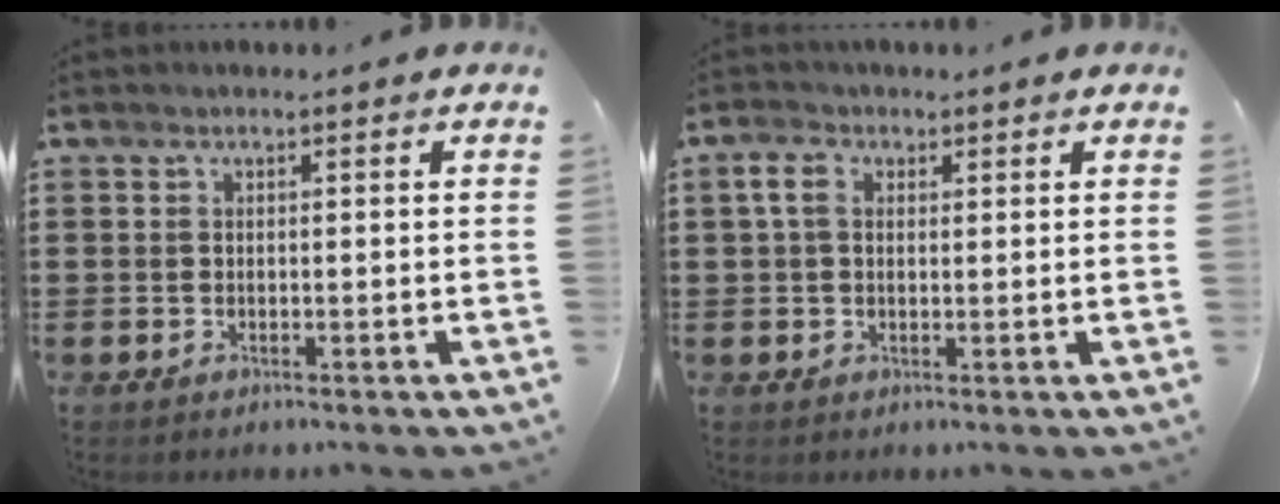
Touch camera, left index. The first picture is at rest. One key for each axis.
{"total": 3.2, "fx": 1.2, "fy": 1.9, "fz": 2.3, "tx": -0.052, "ty": 0.009, "tz": 0.021}